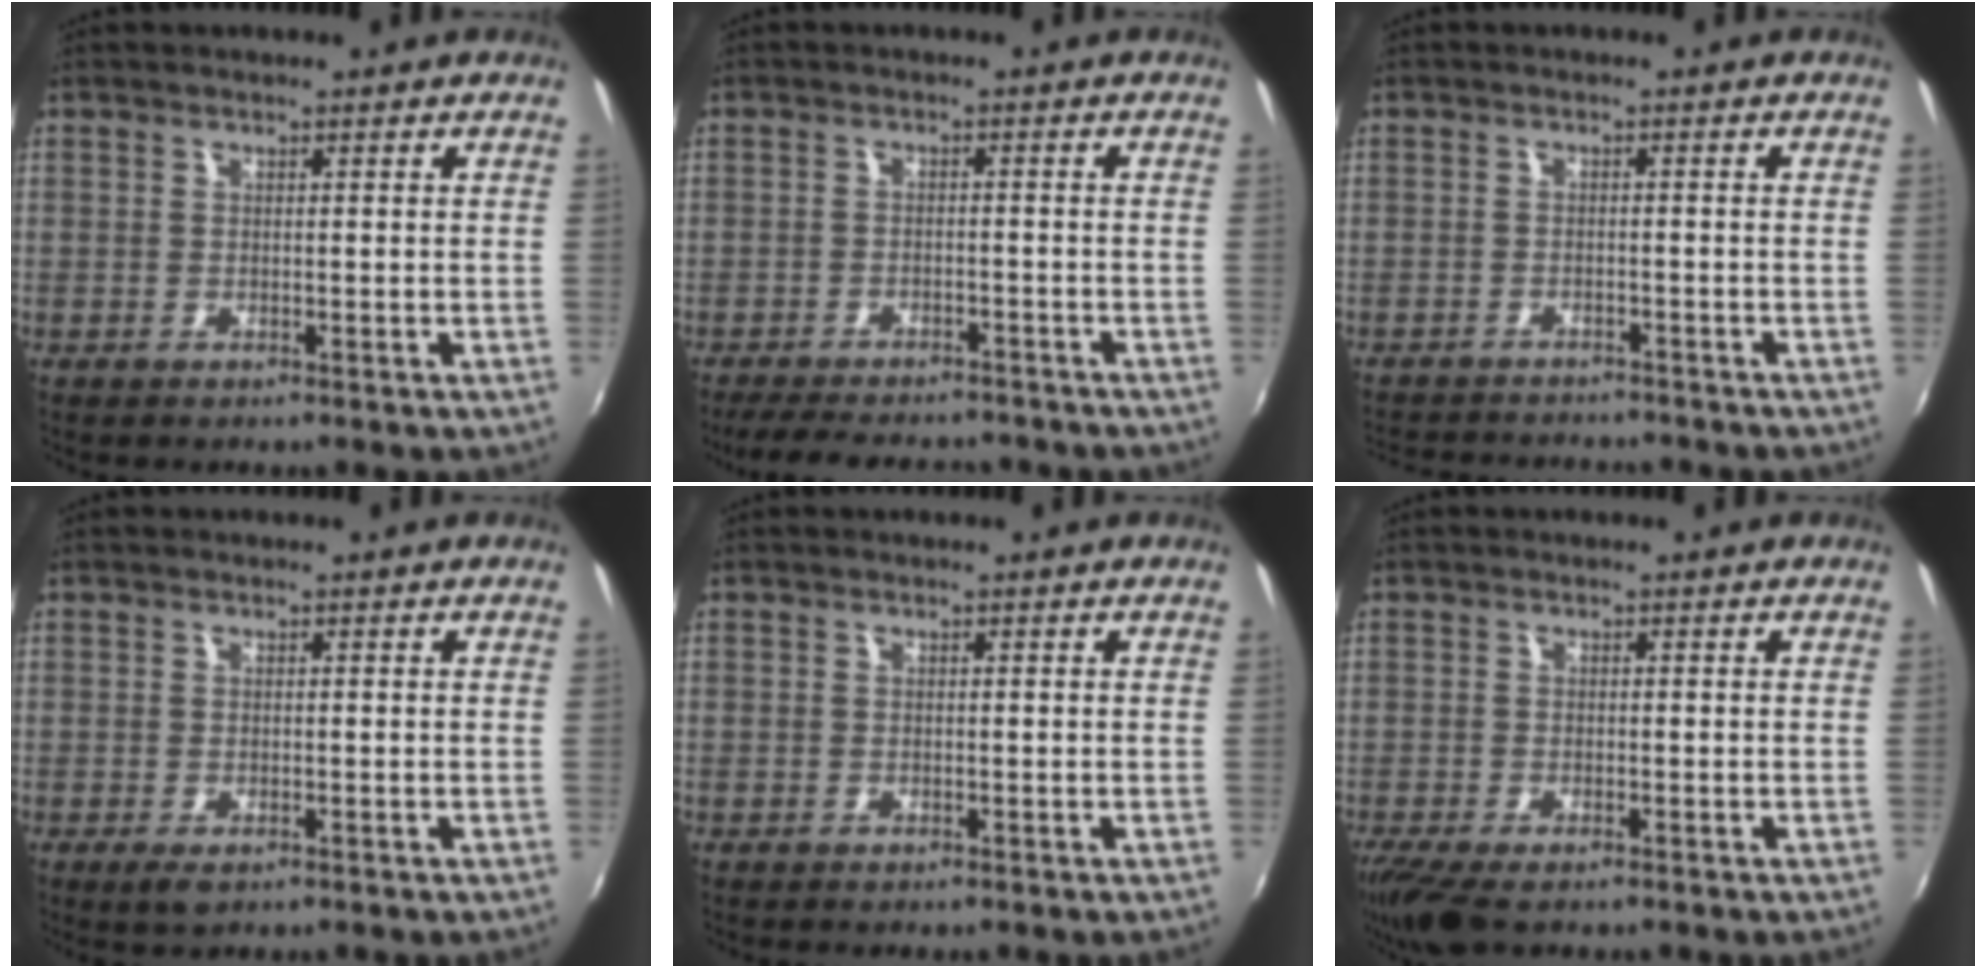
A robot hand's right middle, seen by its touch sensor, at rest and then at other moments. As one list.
[{"total": 11.7, "force": [-10.1, 3.5, 4.7], "torque": [-0.108, -0.010, -0.145]}, {"total": 9.2, "force": [-8.6, 1.8, 2.9], "torque": [-0.074, -0.011, -0.127]}, {"total": 2.2, "force": [-1.2, 1.0, 1.5], "torque": [-0.030, -0.010, -0.019]}, {"total": 0.5, "force": [-0.3, 0.4, 0.0], "torque": [0.000, 0.002, -0.005]}, {"total": 6.5, "force": [-4.8, 1.7, 4.1], "torque": [-0.095, -0.034, -0.088]}]